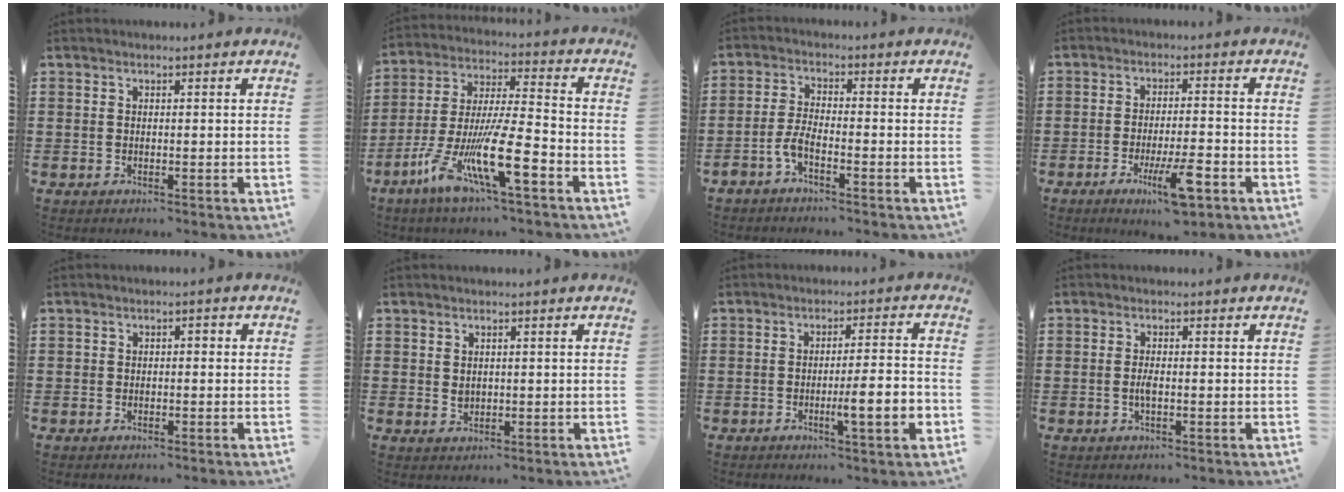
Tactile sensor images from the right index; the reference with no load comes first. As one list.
[{"total": 14.7, "force": [-7.7, 2.5, 12.2], "torque": [-0.252, -0.006, -0.140]}, {"total": 3.4, "force": [-2.3, 0.7, 2.4], "torque": [-0.064, -0.003, -0.049]}, {"total": 7.7, "force": [-3.8, 1.2, 6.6], "torque": [-0.120, -0.010, -0.064]}, {"total": 1.1, "force": [-0.6, 0.8, 0.6], "torque": [-0.014, -0.001, -0.013]}, {"total": 1.4, "force": [0.5, 1.1, 0.7], "torque": [-0.016, 0.005, 0.009]}, {"total": 7.6, "force": [-2.3, 0.7, 7.2], "torque": [-0.106, -0.009, -0.039]}, {"total": 1.8, "force": [-0.5, 0.5, 1.7], "torque": [-0.040, -0.003, -0.011]}]